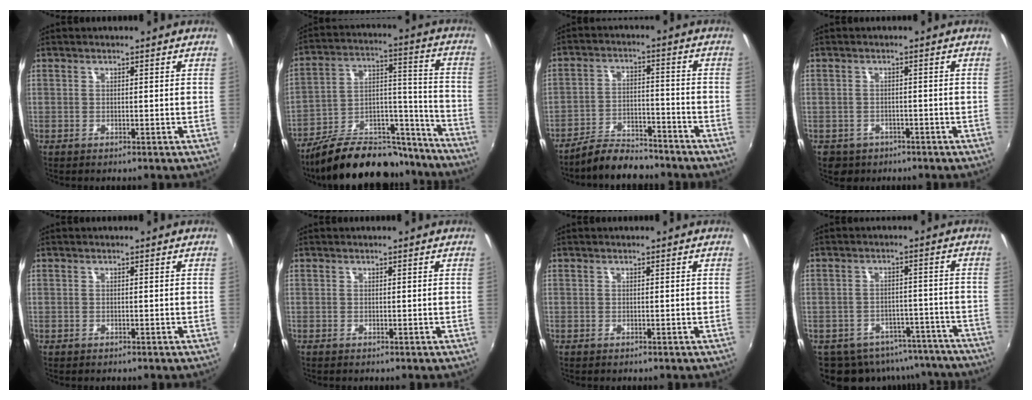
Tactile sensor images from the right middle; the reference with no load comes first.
{"total": 23.8, "force": [-19.5, 8.7, 10.5], "torque": [-0.174, 0.042, -0.281]}
{"total": 8.6, "force": [-7.9, 2.4, 2.6], "torque": [-0.069, 0.011, -0.125]}
{"total": 4.1, "force": [-1.9, 3.5, 1.0], "torque": [-0.031, -0.005, -0.024]}
{"total": 0.0}
{"total": 0.0}
{"total": 0.0}
{"total": 16.3, "force": [-13.0, 8.4, 5.1], "torque": [-0.114, 0.015, -0.151]}